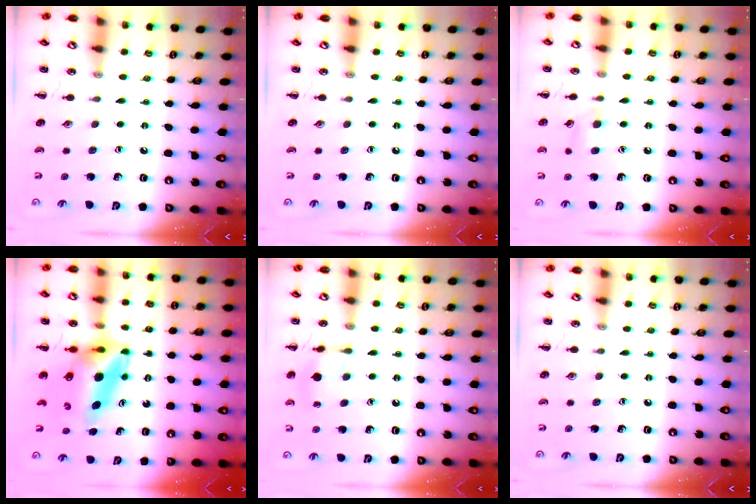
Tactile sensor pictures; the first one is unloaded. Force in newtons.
{"total": 0.0}
{"total": 5.2, "press": 4.9, "slide": 1.9}
{"total": 8.6, "press": 8.3, "slide": 2.4}
{"total": 10.1, "press": 10.0, "slide": 0.7}
{"total": 0.0}